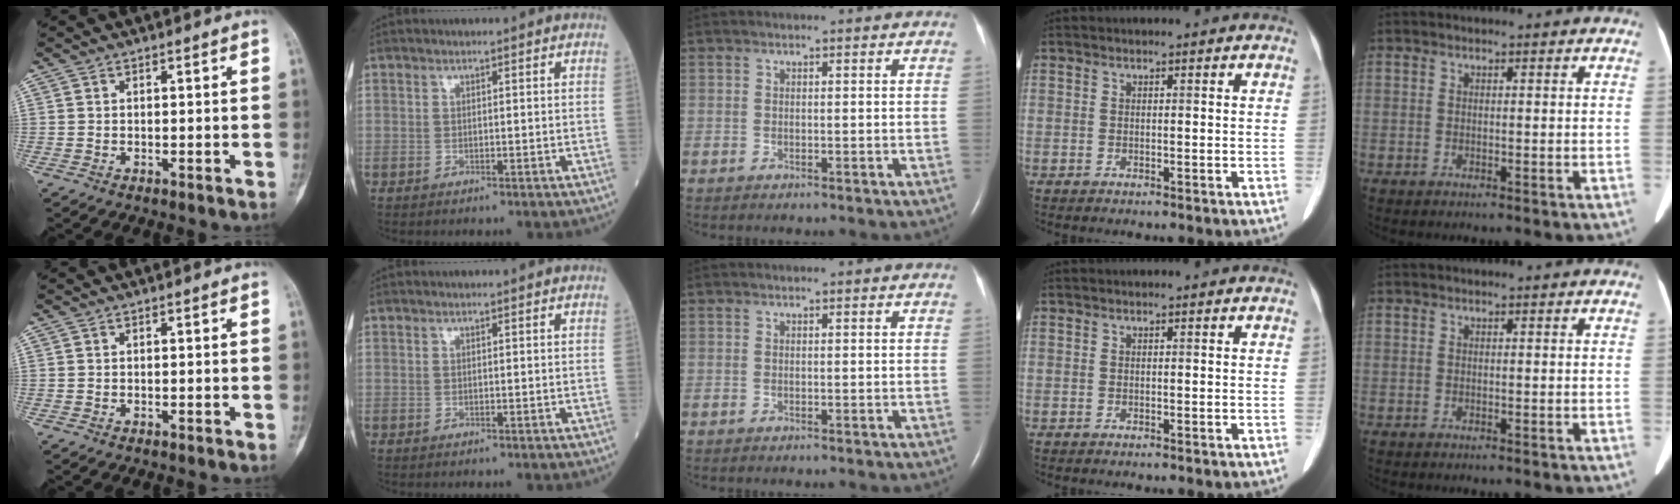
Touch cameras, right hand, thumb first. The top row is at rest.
{}